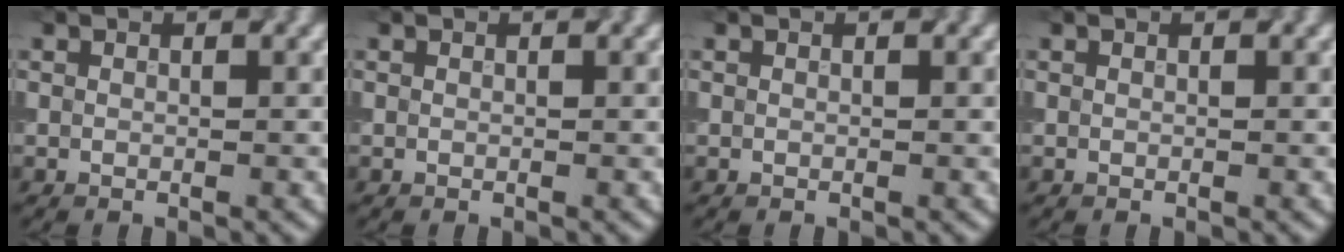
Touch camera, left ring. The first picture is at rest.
{"total": 0.0}
{"total": 0.0}
{"total": 0.0}